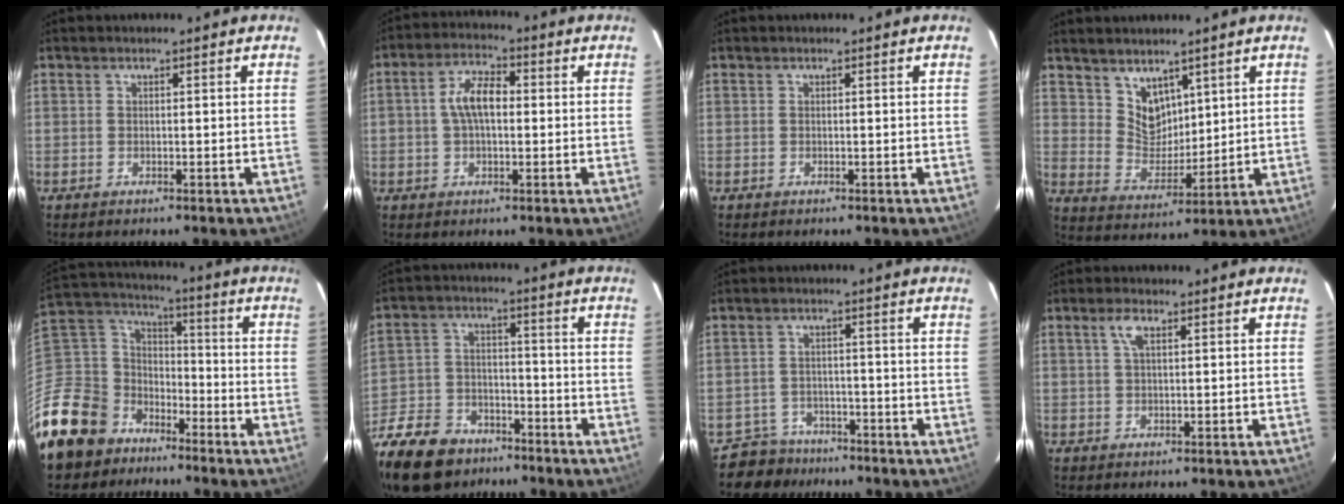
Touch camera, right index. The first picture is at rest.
{"total": 6.7, "force": [0.3, 3.7, 5.6], "torque": [-0.107, 0.018, 0.006]}
{"total": 0.0}
{"total": 7.3, "force": [5.0, 4.7, 2.5], "torque": [-0.038, 0.001, 0.107]}
{"total": 17.4, "force": [-12.1, 12.0, 3.4], "torque": [-0.123, 0.048, -0.214]}
{"total": 22.1, "force": [-15.2, 12.6, 9.8], "torque": [-0.256, -0.002, -0.250]}
{"total": 5.9, "force": [-4.7, 3.7, -0.3], "torque": [-0.010, 0.021, -0.077]}
{"total": 2.7, "force": [1.1, 1.1, 2.2], "torque": [-0.046, 0.006, 0.023]}